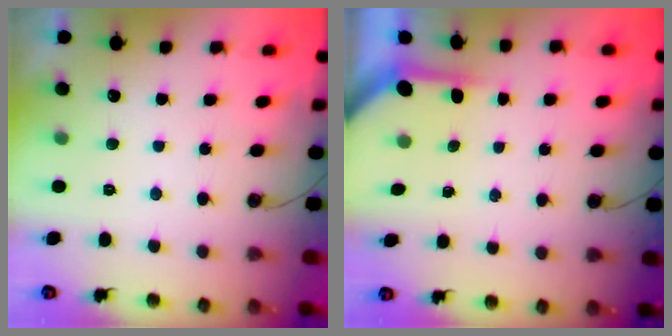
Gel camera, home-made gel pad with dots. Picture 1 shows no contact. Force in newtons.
{"total": 3.7, "press": 3.7, "slide": 0.3}